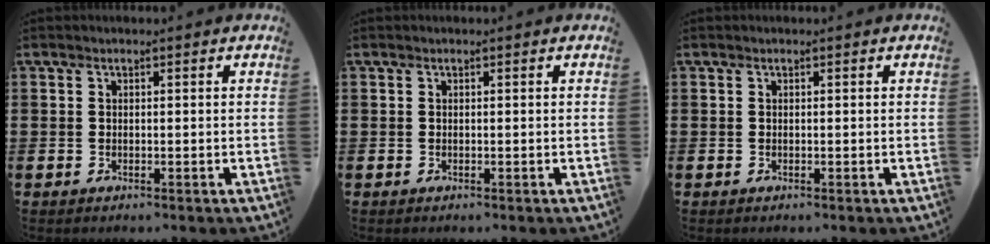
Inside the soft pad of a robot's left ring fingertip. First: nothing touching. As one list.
[{"total": 0.0}, {"total": 0.0}]